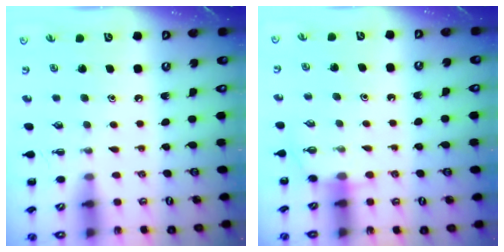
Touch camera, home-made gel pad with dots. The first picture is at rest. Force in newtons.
{"total": 4.3, "press": 4.1, "slide": 1.2}